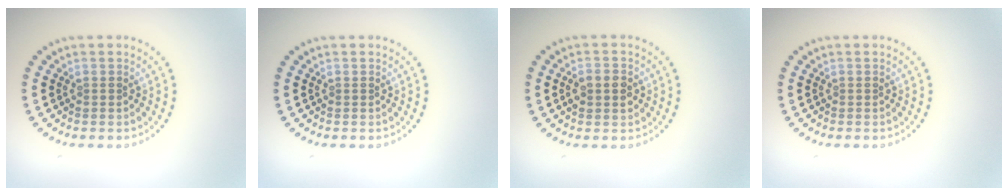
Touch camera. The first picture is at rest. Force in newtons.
{"total": 0.0}
{"total": 2.7, "press": 2.7, "slide": 0.1}
{"total": 0.0}